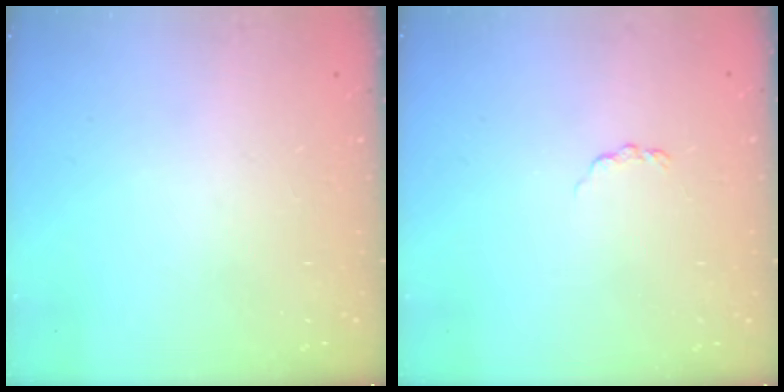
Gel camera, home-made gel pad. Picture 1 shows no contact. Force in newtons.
{"total": 2.8, "press": 2.7, "slide": 0.4}